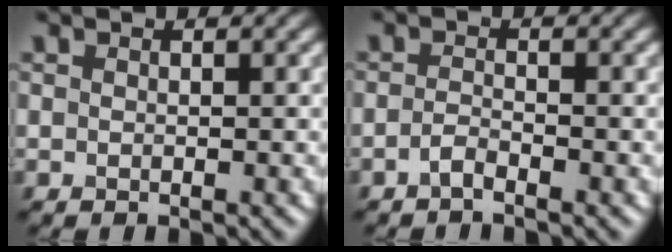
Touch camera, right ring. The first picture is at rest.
{"total": 1.2, "force": [-1.0, 0.1, 0.8], "torque": [-0.021, 0.004, -0.020]}